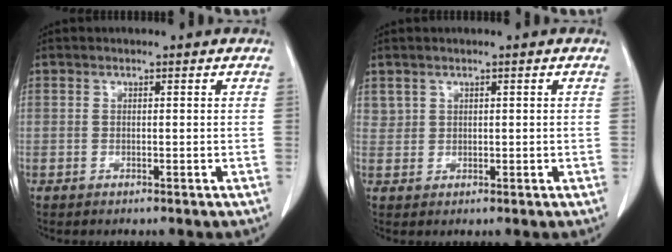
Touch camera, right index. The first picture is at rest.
{"total": 1.4, "force": [0.9, 1.1, 0.0], "torque": [0.008, 0.006, 0.015]}